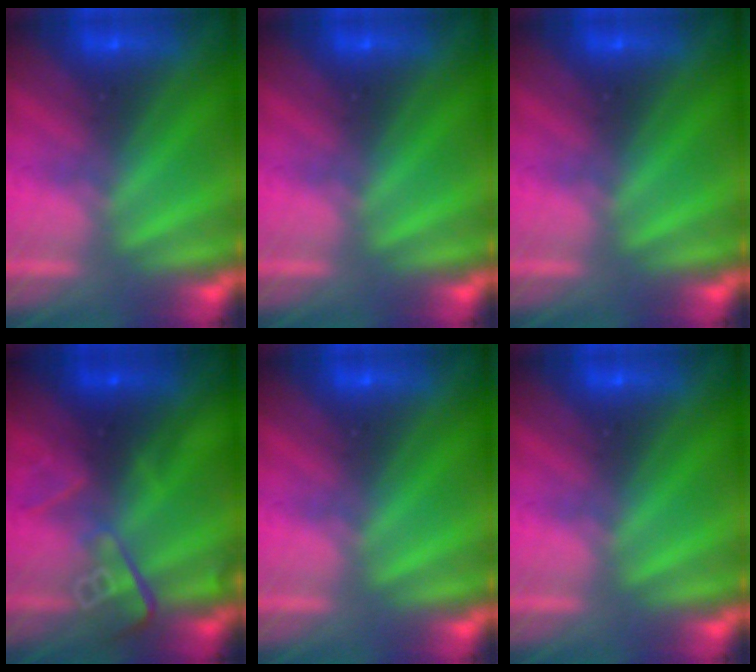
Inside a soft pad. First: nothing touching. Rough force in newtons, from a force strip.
{"total": 0.0}
{"total": 0.0}
{"total": 2.8}
{"total": 0.0}
{"total": 0.0}